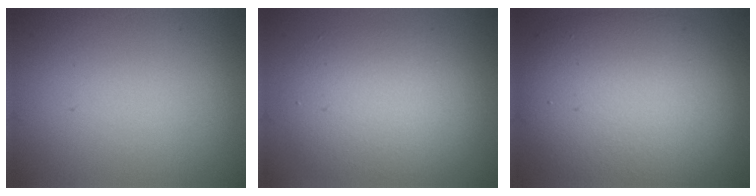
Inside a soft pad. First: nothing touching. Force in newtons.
{"total": 5.6, "press": 5.5, "slide": 0.5}
{"total": 11.2, "press": 11.2, "slide": 0.9}